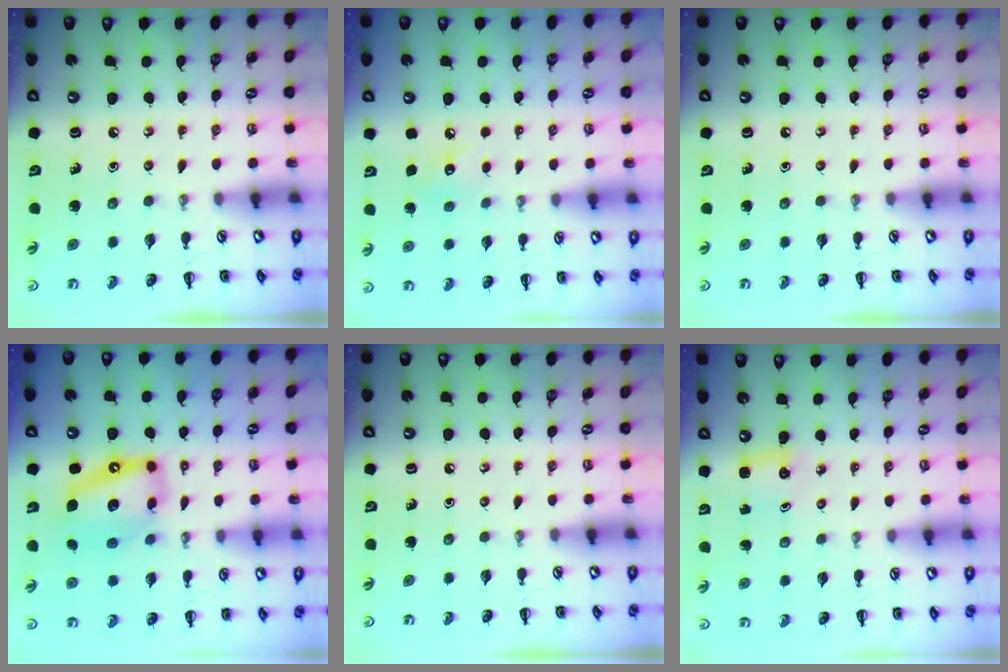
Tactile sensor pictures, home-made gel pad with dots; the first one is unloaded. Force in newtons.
{"total": 6.5, "press": 6.3, "slide": 1.7}
{"total": 0.0}
{"total": 13.1, "press": 12.6, "slide": 3.4}
{"total": 0.0}
{"total": 1.8, "press": 1.7, "slide": 0.5}